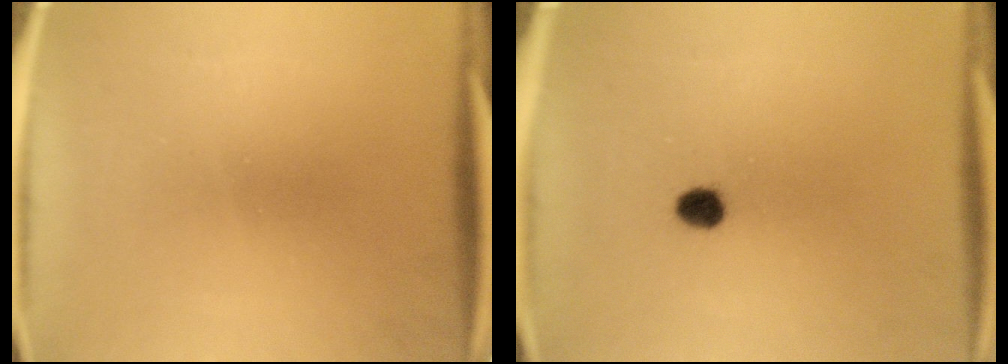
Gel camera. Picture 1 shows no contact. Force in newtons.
{"total": 2.8}